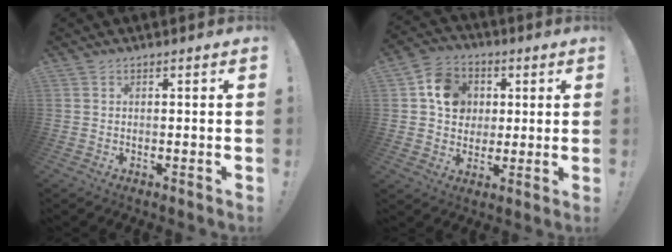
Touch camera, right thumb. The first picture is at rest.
{"total": 12.4, "force": [2.9, 10.8, 5.4], "torque": [-0.074, 0.004, 0.063]}